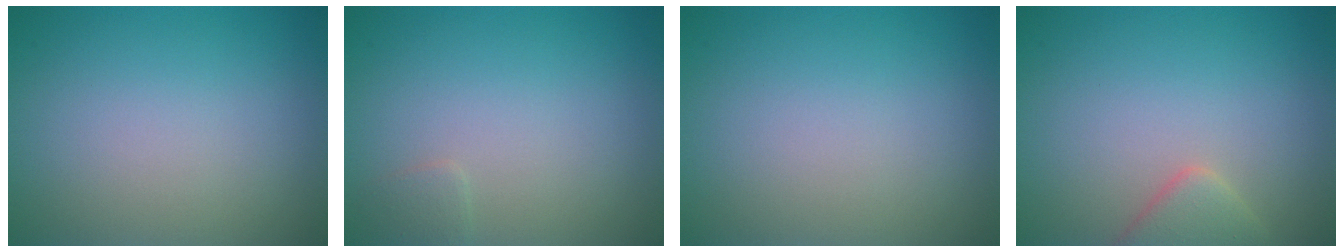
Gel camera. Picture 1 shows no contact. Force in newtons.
{"total": 0.8, "press": 0.8, "slide": 0.1}
{"total": 0.0}
{"total": 2.5, "press": 2.5, "slide": 0.2}